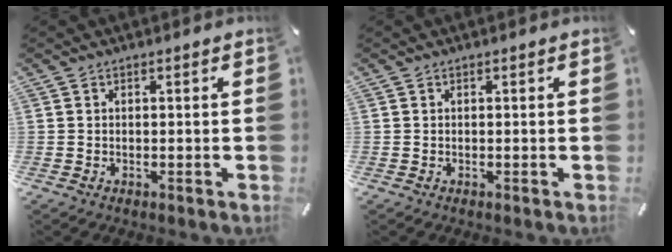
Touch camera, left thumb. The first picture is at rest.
{"total": 0.0}